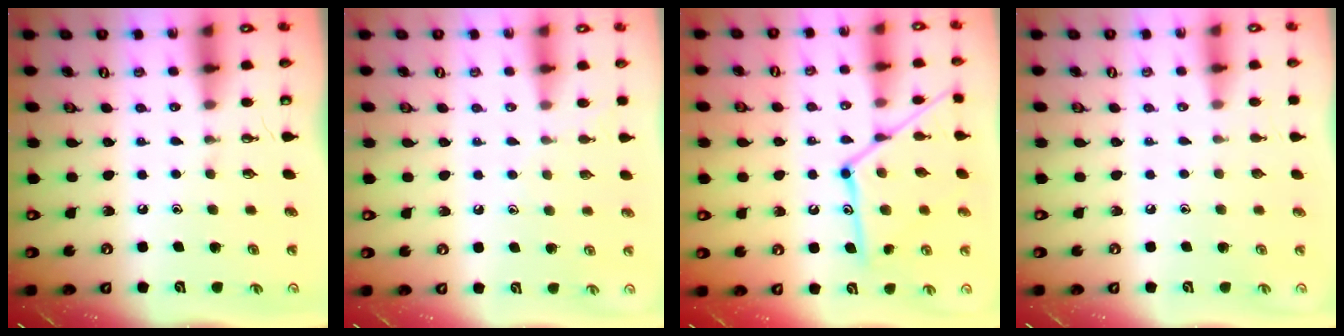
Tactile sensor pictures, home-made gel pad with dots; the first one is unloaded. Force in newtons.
{"total": 3.6, "press": 3.6, "slide": 0.4}
{"total": 16.2, "press": 16.2, "slide": 1.2}
{"total": 0.0}